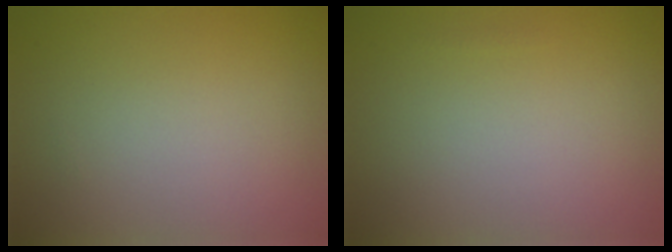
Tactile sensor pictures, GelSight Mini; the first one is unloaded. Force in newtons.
{"total": 0.0}